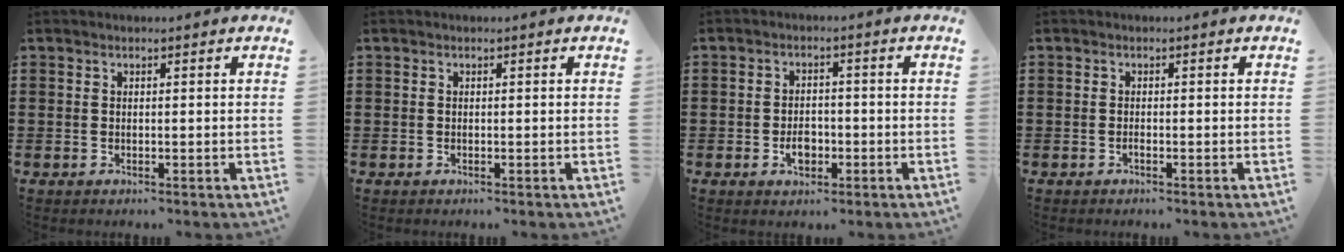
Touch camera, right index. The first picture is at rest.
{"total": 0.0}
{"total": 3.3, "force": [-1.1, 1.9, 2.4], "torque": [-0.038, -0.004, -0.021]}
{"total": 0.5, "force": [-0.4, -0.1, 0.3], "torque": [-0.008, -0.007, -0.005]}